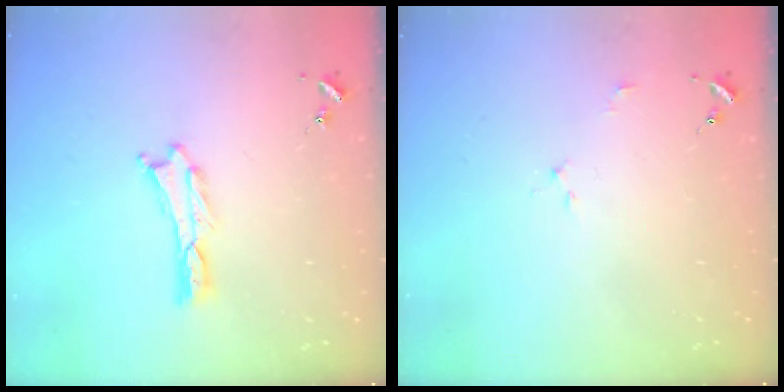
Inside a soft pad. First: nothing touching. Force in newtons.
{"total": 2.2, "press": 2.2, "slide": 0.2}